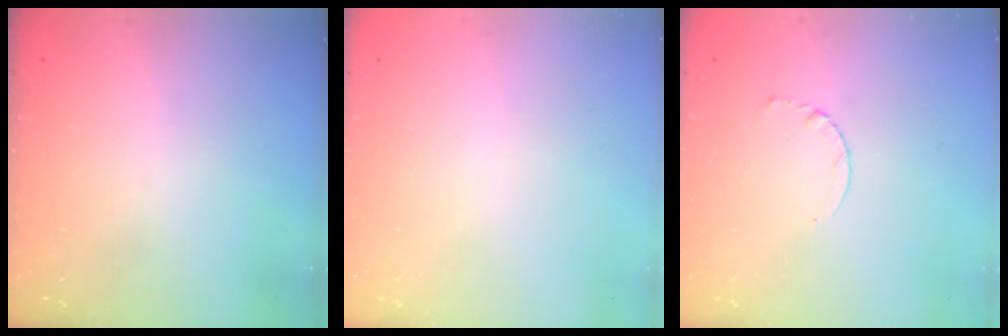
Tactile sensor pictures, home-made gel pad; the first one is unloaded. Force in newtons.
{"total": 2.5, "press": 2.5, "slide": 0.2}
{"total": 2.6, "press": 2.6, "slide": 0.3}